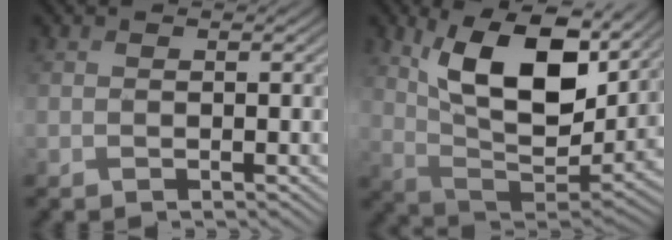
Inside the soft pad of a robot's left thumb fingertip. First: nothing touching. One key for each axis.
{"total": 14.6, "fx": 6.5, "fy": 7.2, "fz": 10.8, "tx": -0.210, "ty": -0.013, "tz": 0.125}